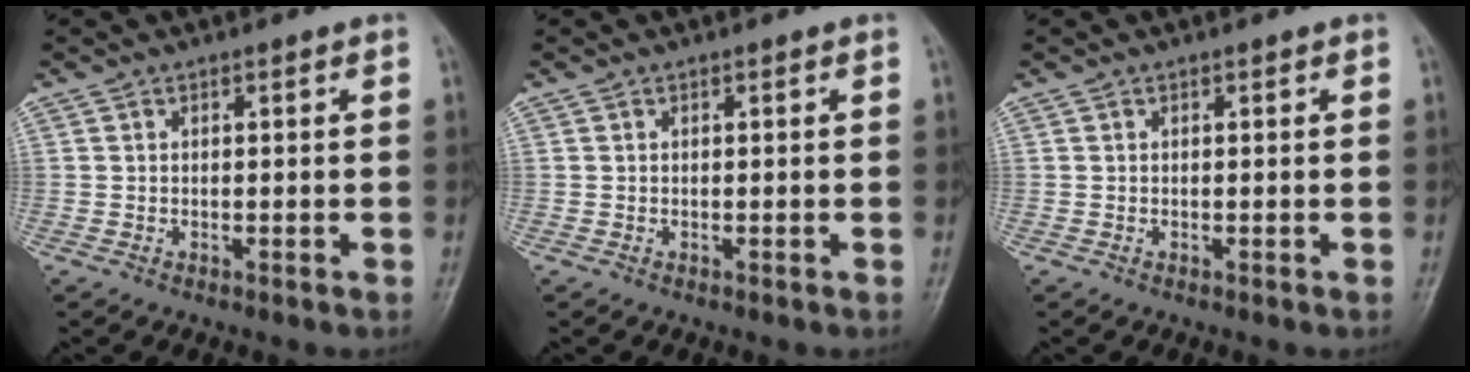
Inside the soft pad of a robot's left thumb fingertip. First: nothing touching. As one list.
[{"total": 0.0}, {"total": 0.0}]